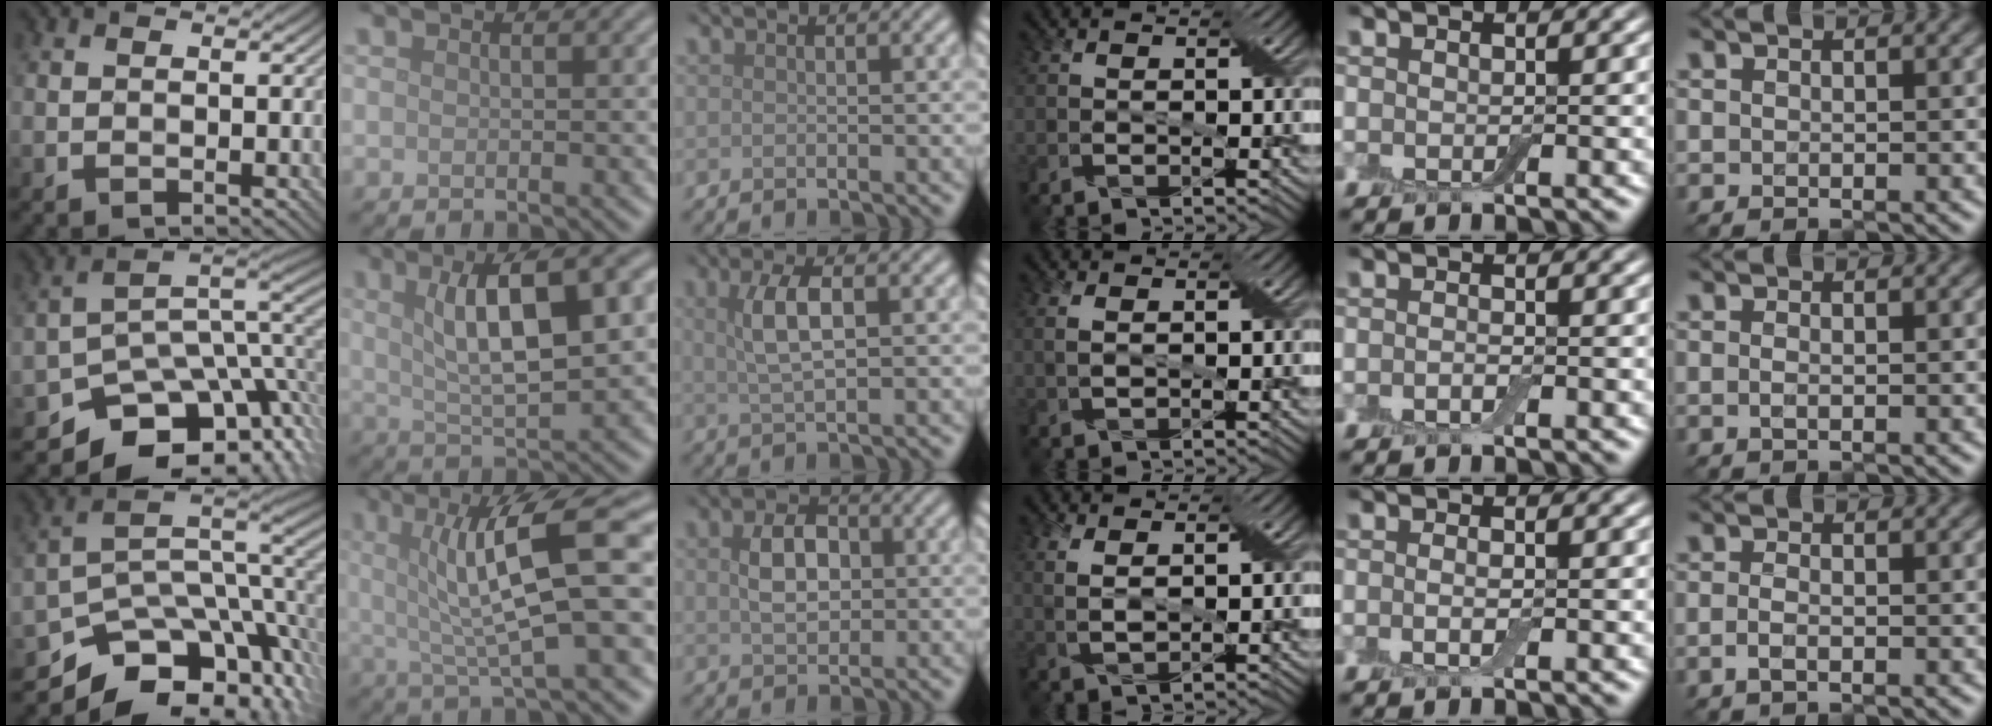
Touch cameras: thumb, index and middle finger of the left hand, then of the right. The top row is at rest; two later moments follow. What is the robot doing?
{"motion": "wrap", "object": "bandage"}